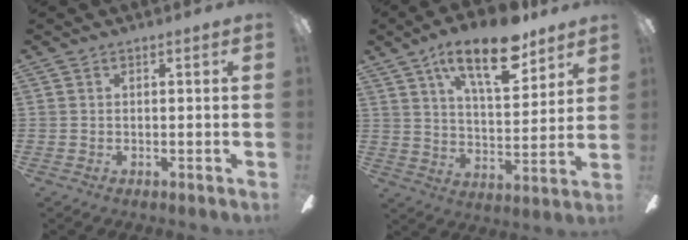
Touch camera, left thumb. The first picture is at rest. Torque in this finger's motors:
{"motor_torque": [0.36, 0.55, 1.66, -1.11, 0.39]}